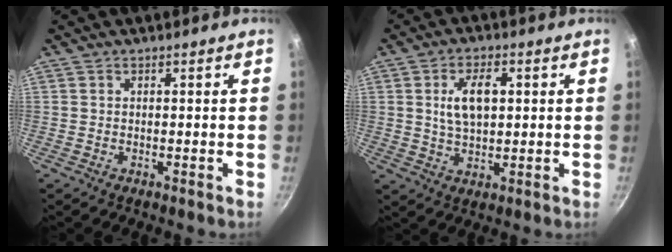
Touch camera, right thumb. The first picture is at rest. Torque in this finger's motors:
{"motor_torque": [0.10, 1.78, 0.85, 0.73, 0.07]}